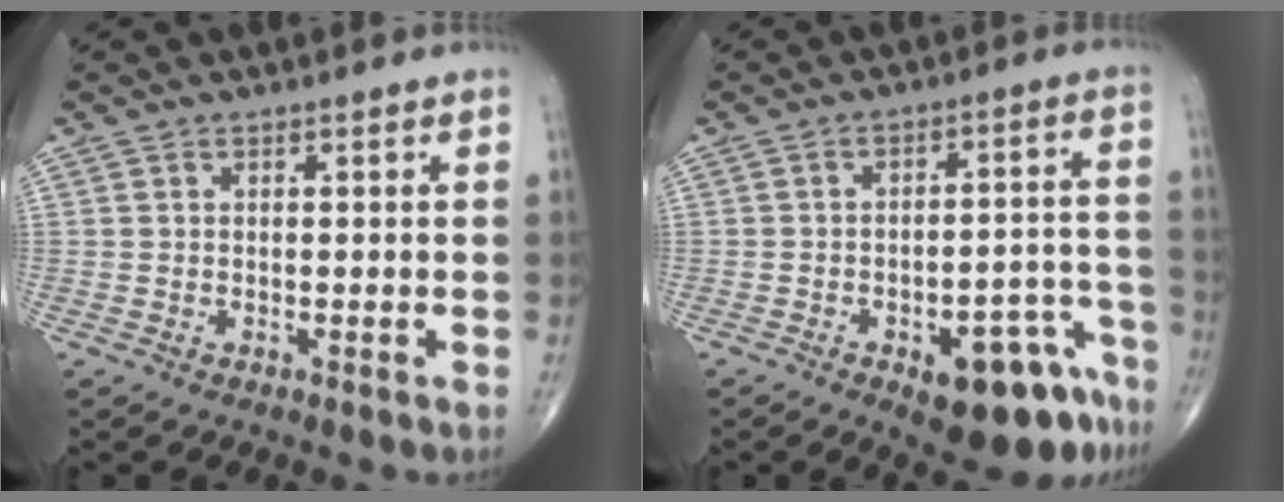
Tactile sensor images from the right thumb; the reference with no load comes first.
{"total": 14.2, "force": [-8.3, 5.7, 10.0], "torque": [-0.088, 0.069, -0.102]}